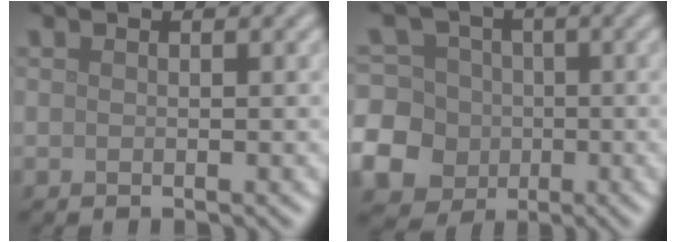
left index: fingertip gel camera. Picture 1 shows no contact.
{"total": 15.3, "force": [-4.1, 14.2, 4.0], "torque": [-0.126, -0.018, -0.096]}